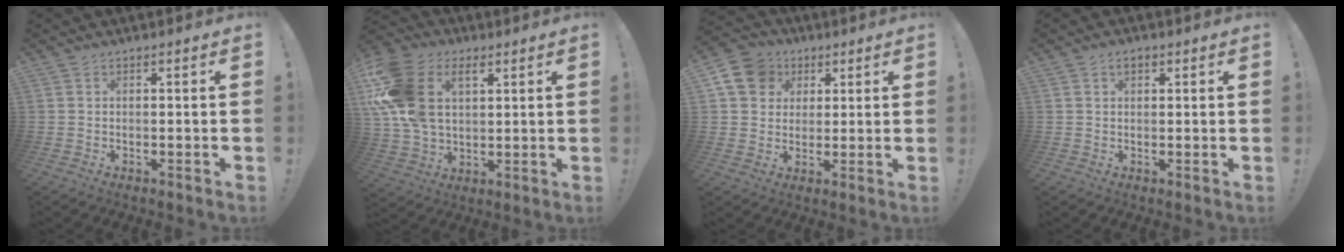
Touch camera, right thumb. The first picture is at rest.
{"total": 18.6, "force": [6.7, 12.5, 12.0], "torque": [-0.233, -0.025, 0.123]}
{"total": 12.1, "force": [4.3, 10.3, 4.6], "torque": [-0.068, -0.011, 0.090]}
{"total": 2.0, "force": [0.9, 1.1, 1.3], "torque": [-0.022, 0.001, 0.016]}